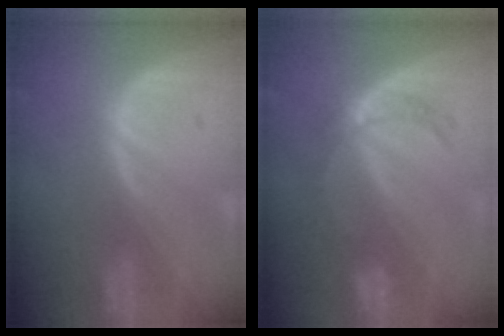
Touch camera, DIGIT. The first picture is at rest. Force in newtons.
{"total": 5.2, "press": 4.7, "slide": 2.3}